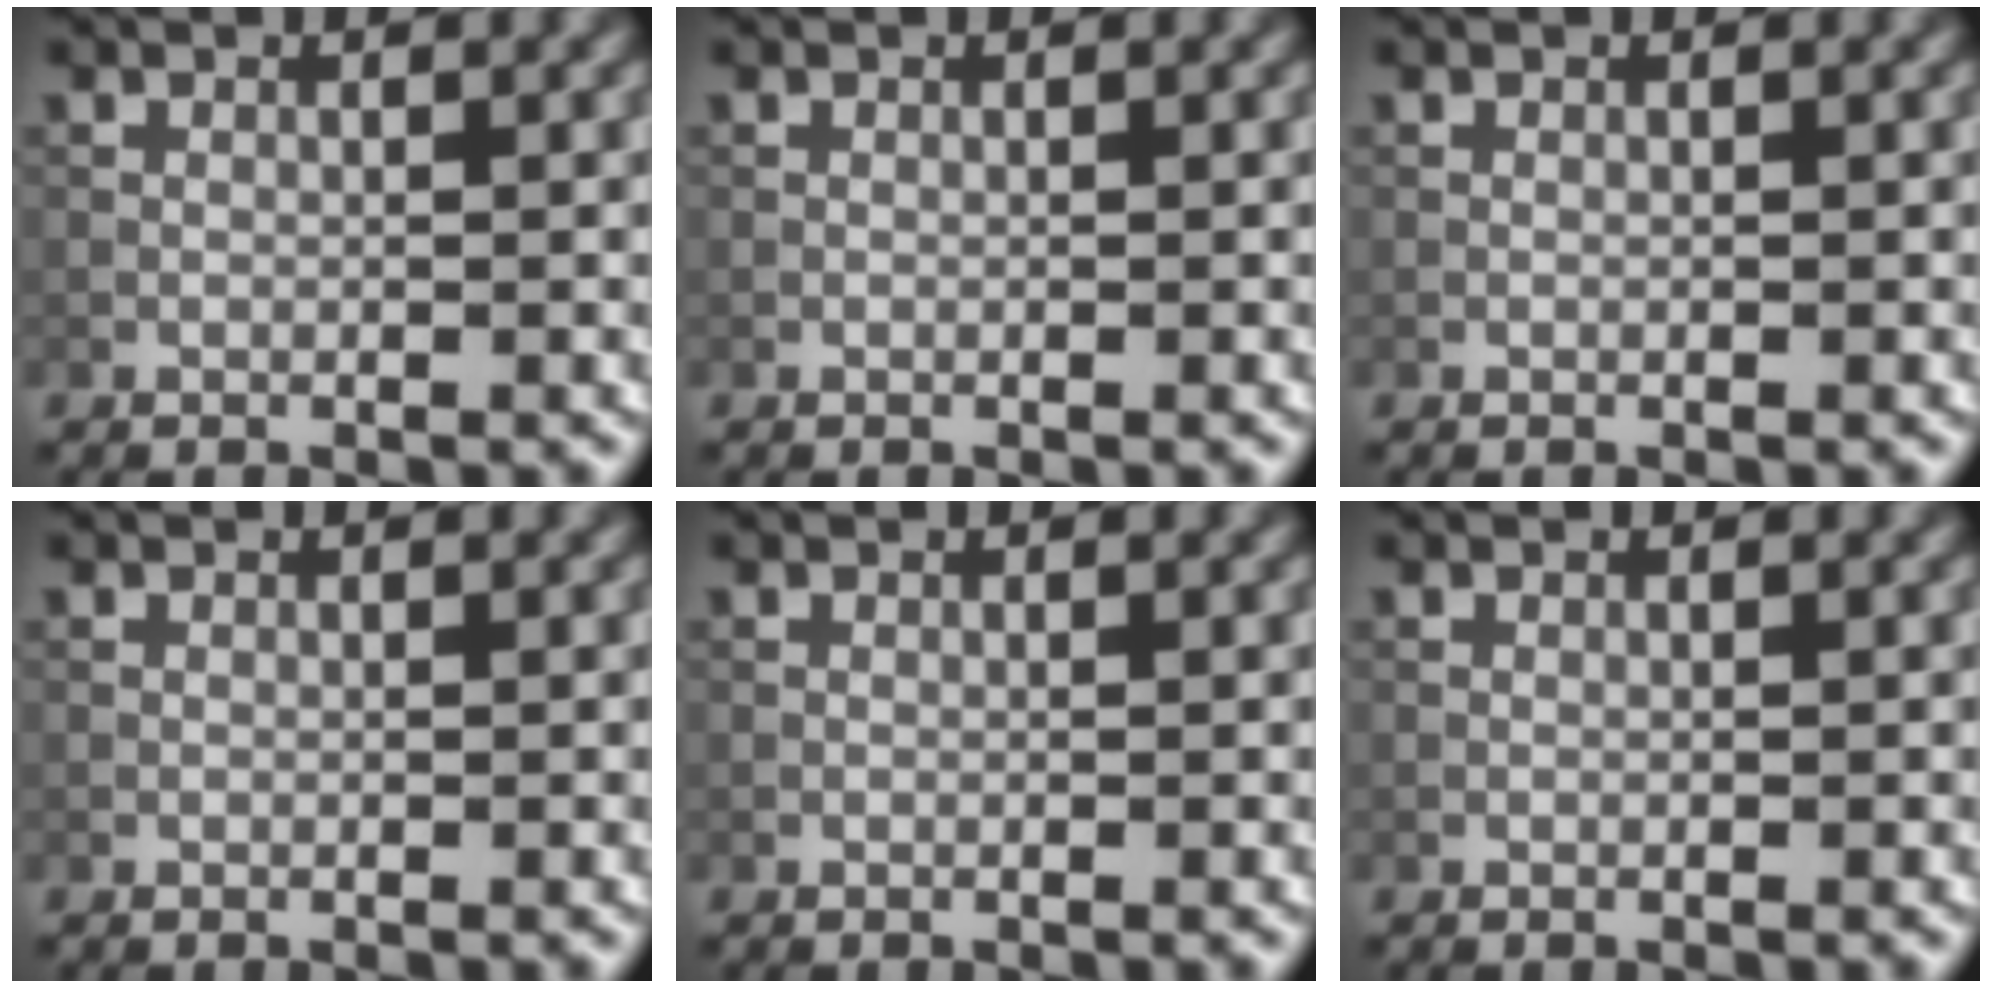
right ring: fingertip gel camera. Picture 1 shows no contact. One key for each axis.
{"total": 0.0}
{"total": 0.0}
{"total": 0.0}
{"total": 0.0}
{"total": 0.0}